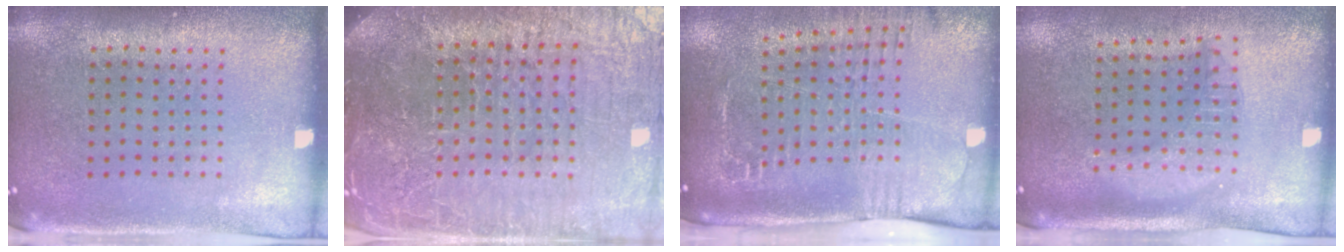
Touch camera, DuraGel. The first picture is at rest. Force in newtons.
{"total": 6.3, "press": 5.6, "slide": 2.9}
{"total": 2.6, "press": 2.0, "slide": 1.7}
{"total": 1.8, "press": 1.5, "slide": 1.0}